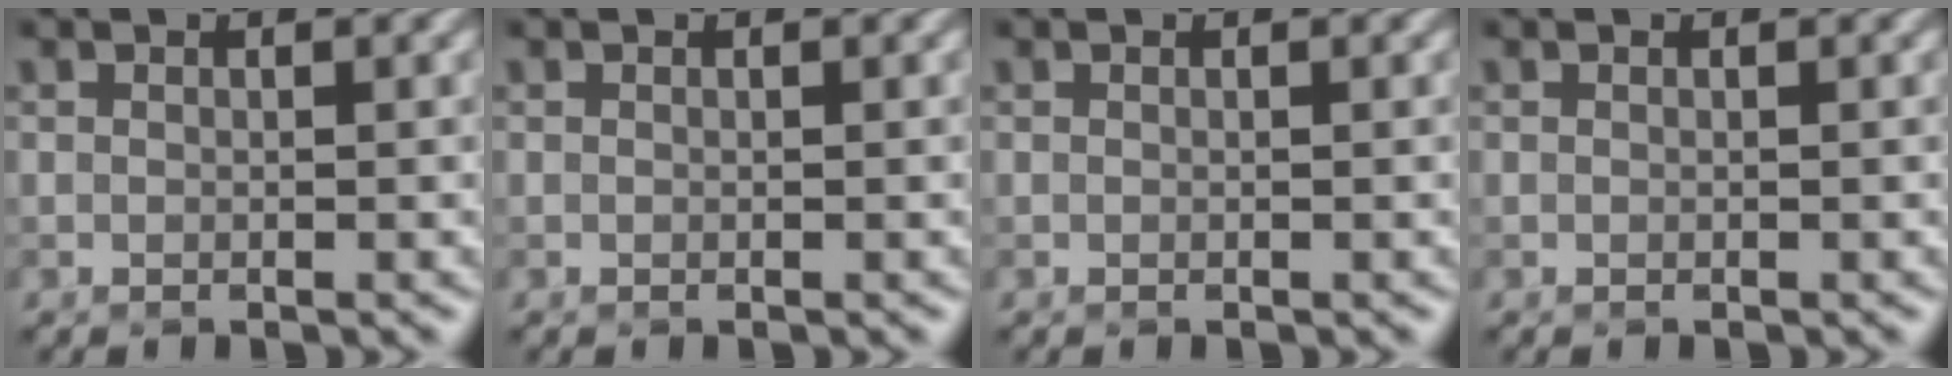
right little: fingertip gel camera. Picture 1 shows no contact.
{"total": 0.0}
{"total": 0.0}
{"total": 0.0}